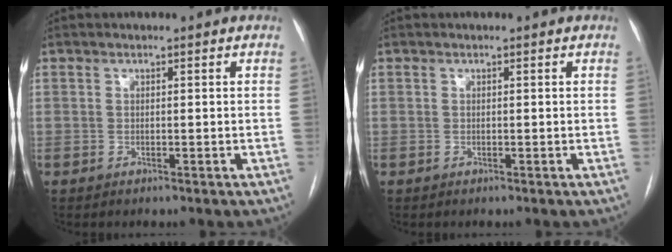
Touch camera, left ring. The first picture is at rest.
{"total": 0.0}